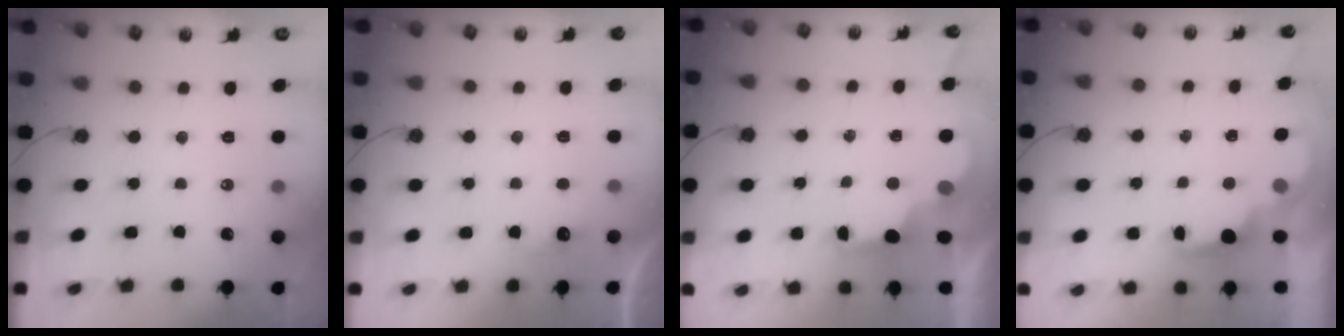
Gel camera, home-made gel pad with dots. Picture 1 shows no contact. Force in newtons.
{"total": 5.5, "press": 5.5, "slide": 1.0}
{"total": 2.7, "press": 2.6, "slide": 0.9}
{"total": 2.8, "press": 2.8, "slide": 0.5}